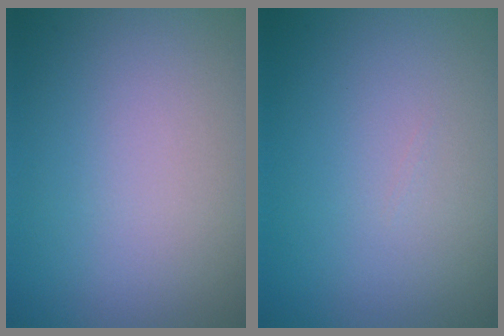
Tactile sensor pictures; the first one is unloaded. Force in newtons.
{"total": 0.0}